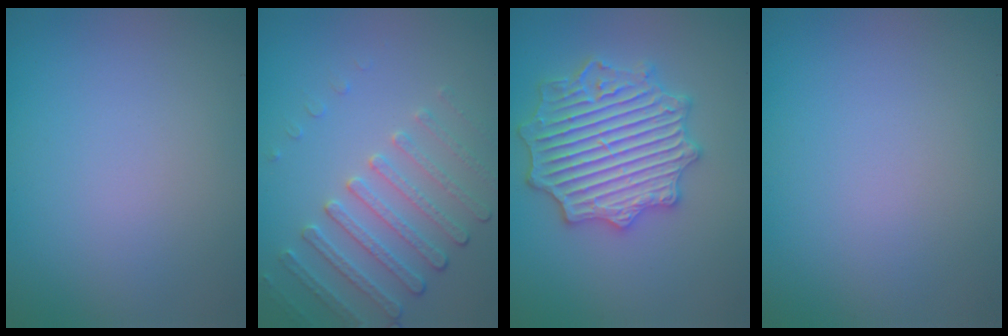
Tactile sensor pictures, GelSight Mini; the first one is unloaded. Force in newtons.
{"total": 3.0, "press": 2.7, "slide": 1.3}
{"total": 6.7, "press": 6.6, "slide": 1.0}
{"total": 0.0}